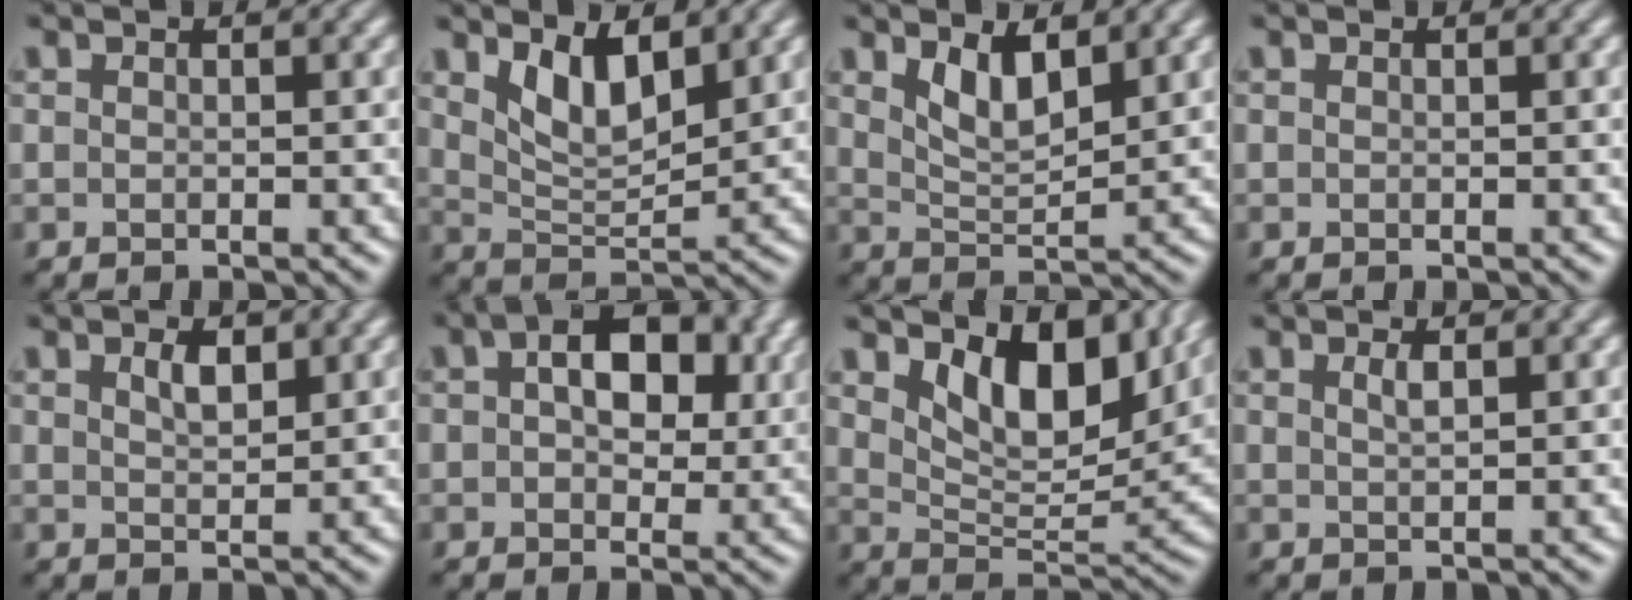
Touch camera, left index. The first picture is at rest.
{"total": 4.7, "force": [2.5, 2.0, 3.4], "torque": [-0.071, -0.009, 0.049]}
{"total": 3.7, "force": [2.1, 1.4, 2.7], "torque": [-0.055, -0.007, 0.043]}
{"total": 0.0}
{"total": 1.8, "force": [1.0, 0.7, 1.2], "torque": [-0.023, 0.000, 0.020]}
{"total": 7.3, "force": [2.0, 4.5, 5.4], "torque": [-0.075, 0.010, 0.017]}
{"total": 7.8, "force": [4.0, 4.0, 5.4], "torque": [-0.089, -0.015, 0.064]}
{"total": 1.1, "force": [0.6, 0.3, 0.9], "torque": [-0.013, 0.002, 0.008]}